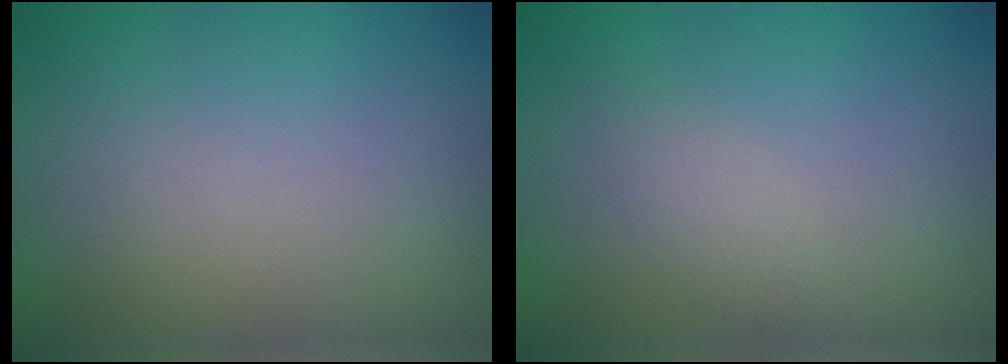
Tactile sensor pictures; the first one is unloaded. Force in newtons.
{"total": 1.5, "press": 1.5, "slide": 0.1}